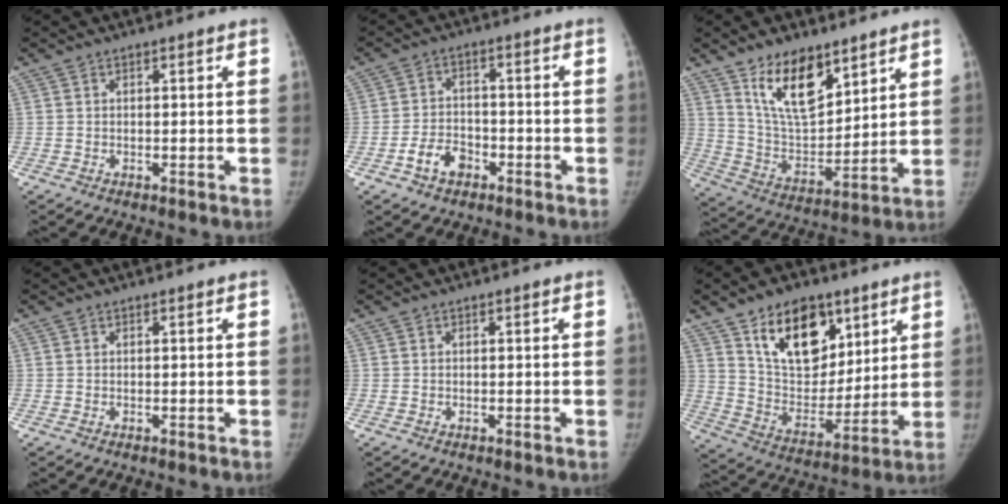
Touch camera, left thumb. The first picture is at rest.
{"total": 5.9, "force": [-3.3, 4.1, 2.8], "torque": [-0.039, 0.029, -0.058]}
{"total": 14.8, "force": [9.4, 7.1, 9.0], "torque": [-0.114, -0.063, 0.181]}
{"total": 0.0}
{"total": 0.0}
{"total": 18.4, "force": [10.2, 11.2, 10.5], "torque": [-0.115, -0.057, 0.182]}